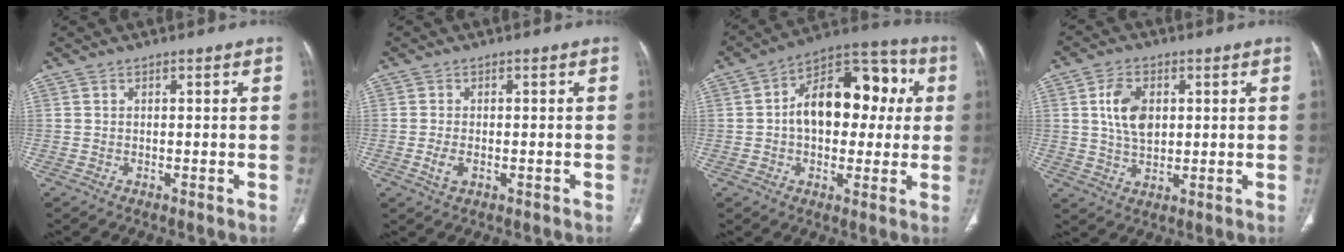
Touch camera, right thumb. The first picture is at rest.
{"total": 2.8, "force": [-0.8, 1.6, 2.2], "torque": [-0.047, 0.001, -0.013]}
{"total": 18.1, "force": [2.1, 11.3, 14.0], "torque": [-0.160, 0.041, 0.024]}
{"total": 8.0, "force": [1.7, 5.1, 5.9], "torque": [-0.099, -0.007, 0.034]}